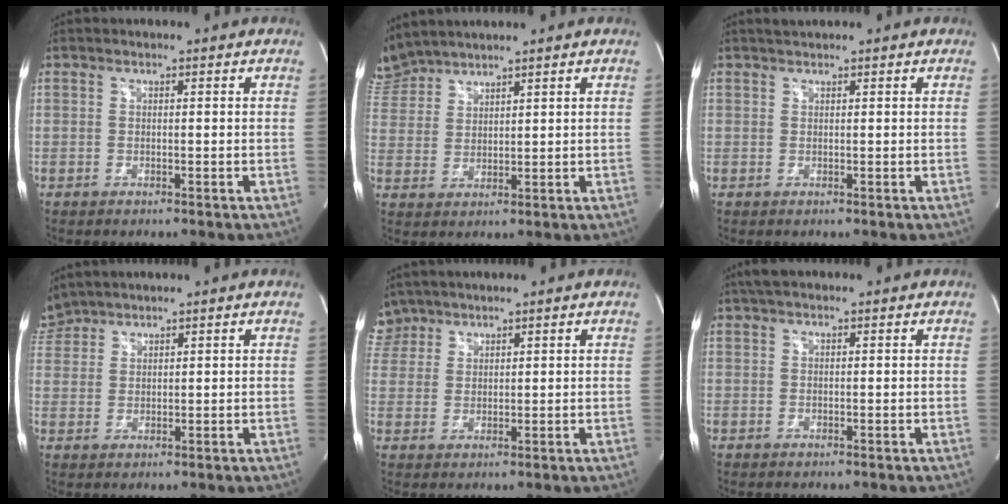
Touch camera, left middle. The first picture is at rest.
{"total": 6.5, "force": [6.4, 1.2, 0.5], "torque": [-0.029, 0.018, 0.139]}
{"total": 1.1, "force": [1.0, 0.2, 0.3], "torque": [-0.013, 0.010, 0.021]}
{"total": 4.1, "force": [4.0, 1.0, 0.0], "torque": [-0.011, 0.019, 0.084]}
{"total": 4.9, "force": [4.1, 2.7, -0.4], "torque": [0.011, 0.010, 0.084]}
{"total": 2.6, "force": [1.9, 1.1, 1.3], "torque": [-0.027, 0.022, 0.033]}